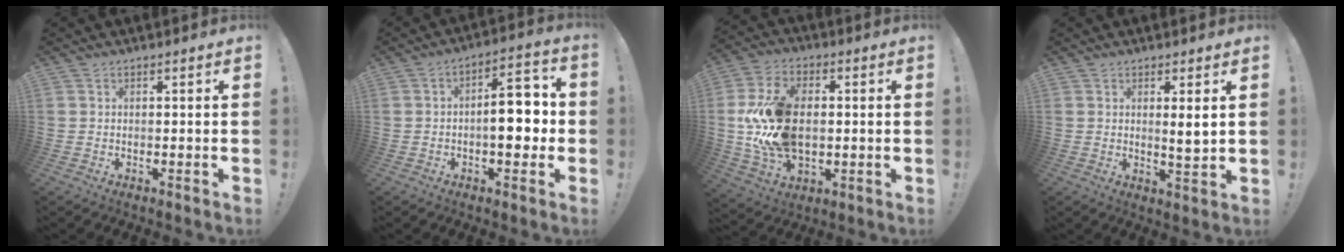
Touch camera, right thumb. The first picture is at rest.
{"total": 12.4, "force": [-1.1, 6.1, 10.8], "torque": [-0.140, 0.018, -0.020]}
{"total": 19.6, "force": [-0.1, 13.1, 14.6], "torque": [-0.264, 0.009, 0.004]}
{"total": 4.2, "force": [1.5, 0.3, 3.9], "torque": [-0.048, -0.024, 0.018]}